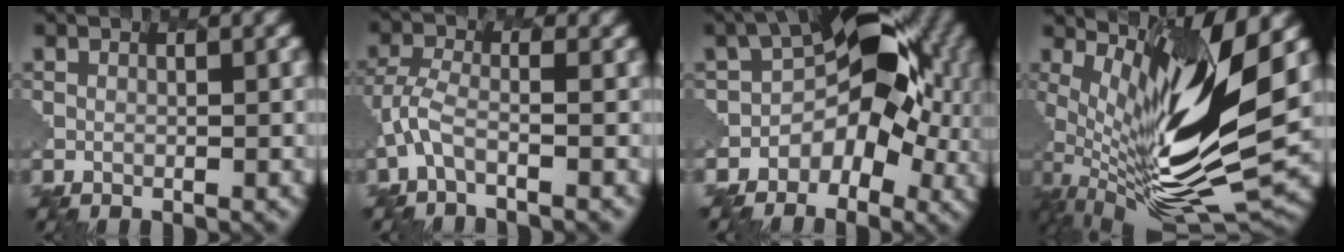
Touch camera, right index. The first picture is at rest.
{"total": 3.0, "force": [-2.6, 0.8, 1.1], "torque": [-0.082, 0.005, -0.080]}
{"total": 5.6, "force": [-1.2, 4.8, 2.8], "torque": [-0.040, 0.014, -0.055]}
{"total": 10.9, "force": [2.2, 1.8, 10.5], "torque": [-0.234, 0.001, 0.033]}